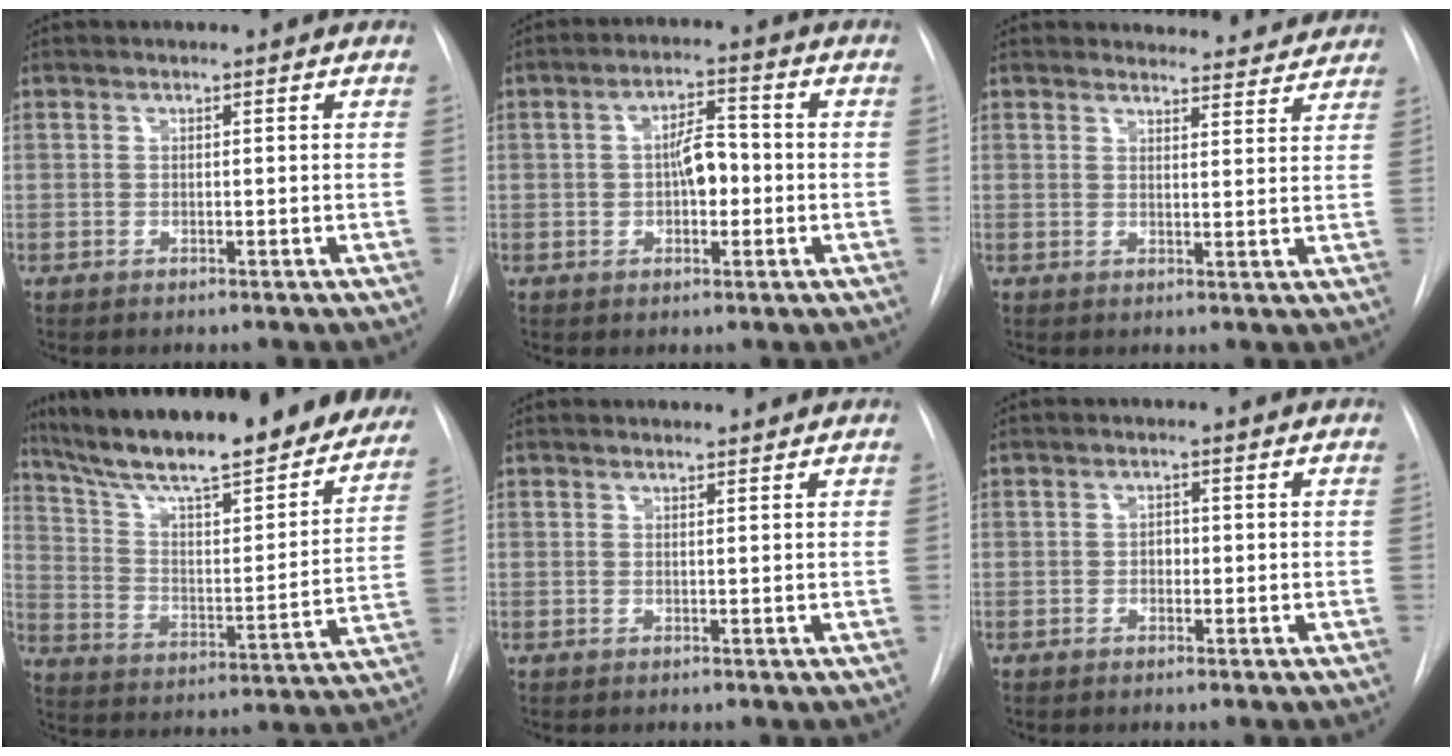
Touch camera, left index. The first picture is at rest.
{"total": 5.3, "force": [-0.4, 2.5, 4.6], "torque": [-0.077, 0.013, -0.008]}
{"total": 10.2, "force": [9.9, 2.6, 0.3], "torque": [0.030, -0.007, 0.094]}
{"total": 31.2, "force": [26.5, 5.6, 15.4], "torque": [-0.244, -0.047, 0.363]}
{"total": 3.1, "force": [3.0, 0.5, 0.4], "torque": [-0.011, 0.015, 0.036]}
{"total": 1.3, "force": [-0.2, 1.0, 0.8], "torque": [-0.011, 0.004, -0.004]}